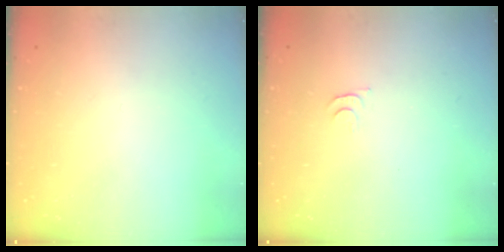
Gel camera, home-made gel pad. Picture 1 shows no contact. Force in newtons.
{"total": 5.2, "press": 5.1, "slide": 0.5}